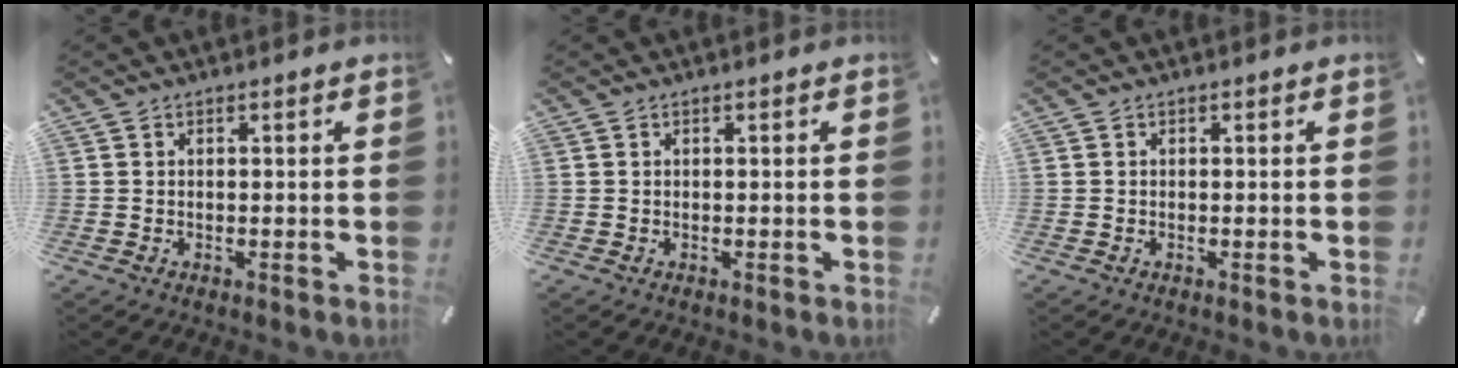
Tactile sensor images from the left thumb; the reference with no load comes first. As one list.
[{"total": 0.0}, {"total": 0.0}]